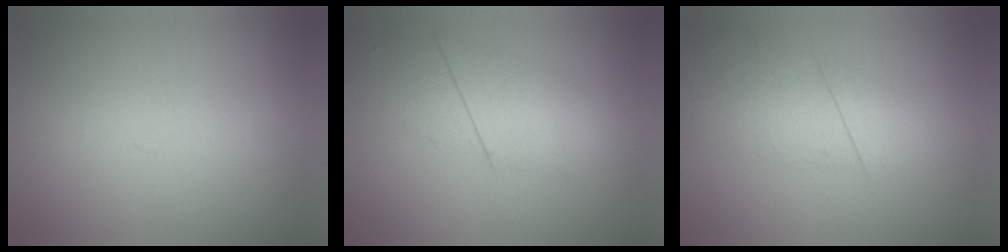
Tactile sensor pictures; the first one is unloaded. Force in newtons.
{"total": 2.4}
{"total": 2.8}